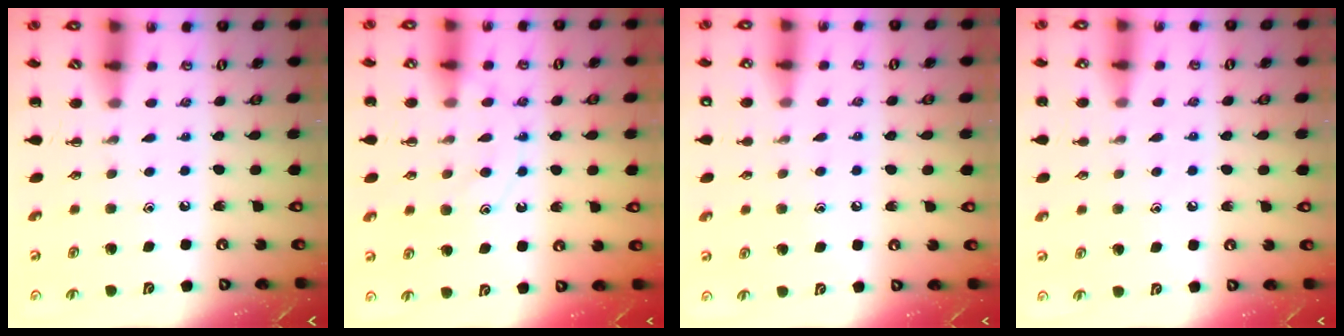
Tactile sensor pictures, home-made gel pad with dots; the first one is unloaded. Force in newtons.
{"total": 11.8, "press": 11.8, "slide": 0.9}
{"total": 6.4, "press": 6.2, "slide": 1.6}
{"total": 5.1, "press": 5.0, "slide": 1.4}